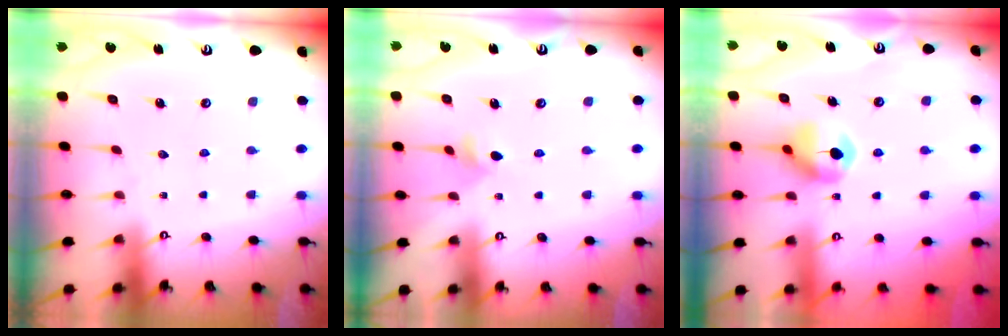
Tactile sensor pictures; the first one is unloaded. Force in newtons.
{"total": 5.0, "press": 4.9, "slide": 0.9}
{"total": 7.4, "press": 7.4, "slide": 0.5}